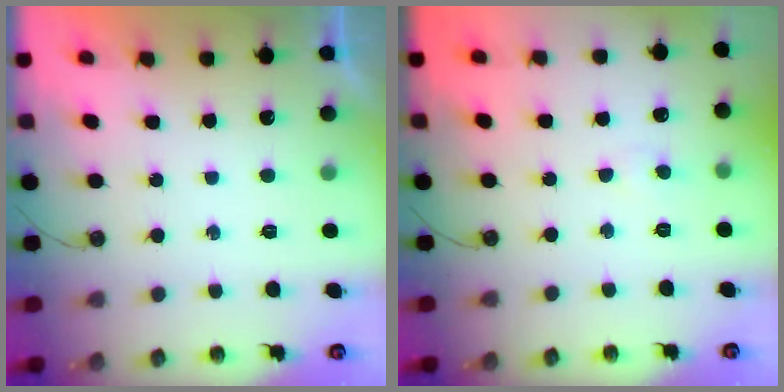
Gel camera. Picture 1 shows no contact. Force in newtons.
{"total": 3.5, "press": 3.4, "slide": 0.6}